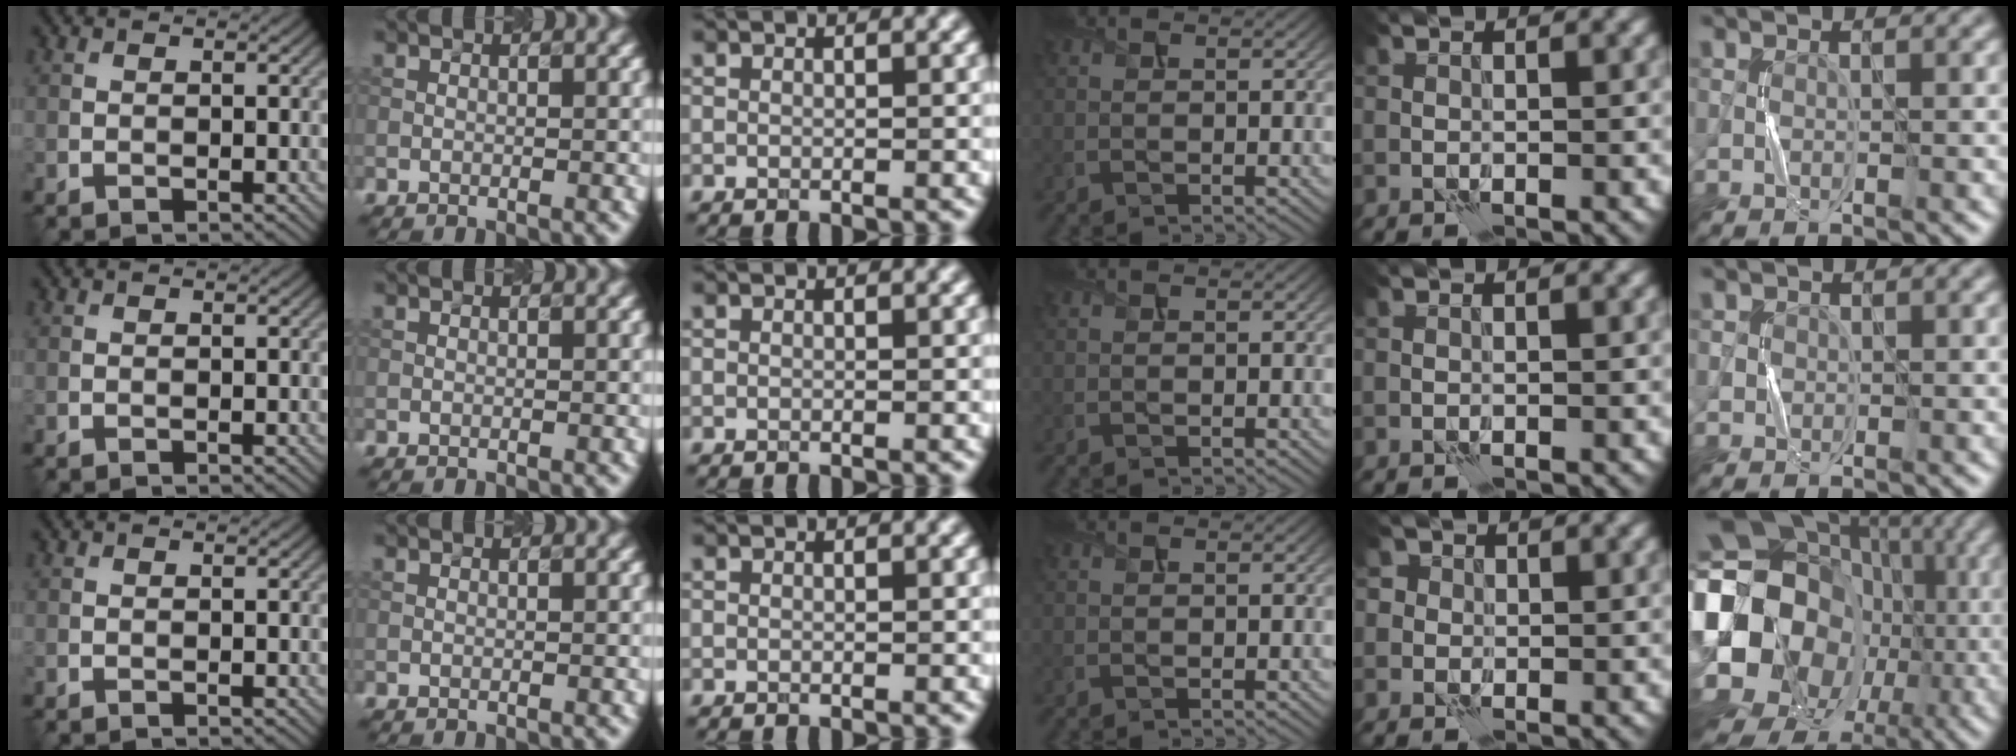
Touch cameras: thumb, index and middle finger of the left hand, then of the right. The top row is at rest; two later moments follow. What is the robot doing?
{"motion": "press", "object": "button"}